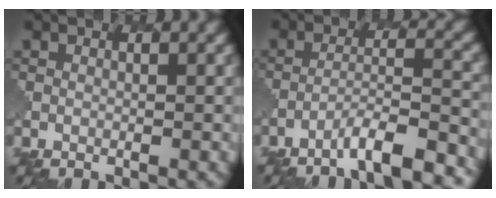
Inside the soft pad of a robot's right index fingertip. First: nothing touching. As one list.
[{"total": 5.7, "force": [-4.4, 0.6, 3.5], "torque": [-0.048, 0.012, -0.075]}]